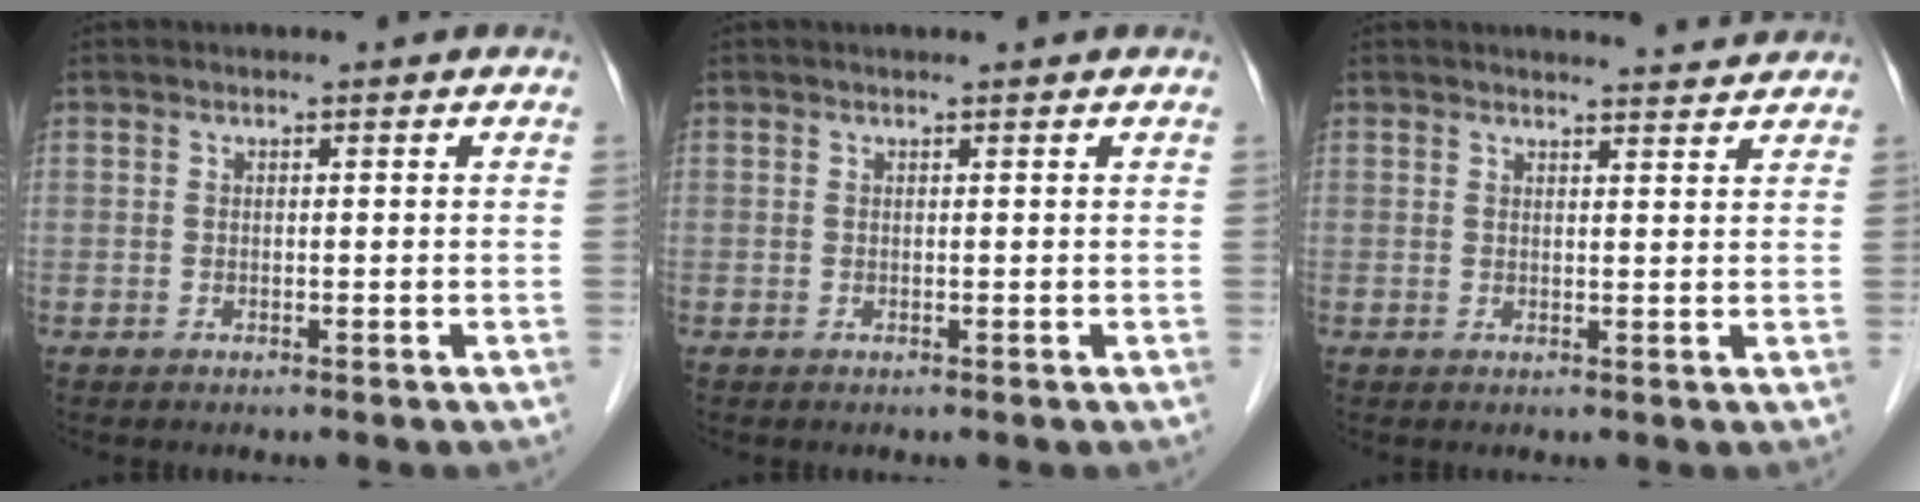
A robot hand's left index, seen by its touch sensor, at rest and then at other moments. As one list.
[{"total": 1.5, "force": [1.3, 0.4, 0.5], "torque": [0.002, 0.017, 0.018]}, {"total": 4.4, "force": [4.3, 0.4, 0.6], "torque": [-0.010, 0.001, 0.049]}]